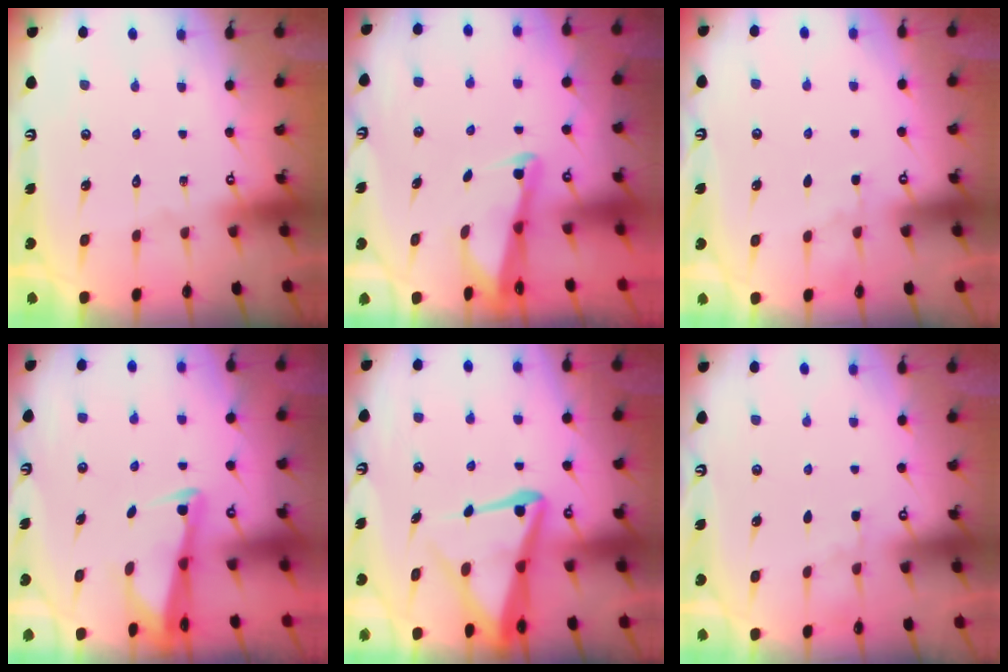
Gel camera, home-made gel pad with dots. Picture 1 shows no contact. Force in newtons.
{"total": 2.5, "press": 2.5, "slide": 0.2}
{"total": 2.7, "press": 2.7, "slide": 0.4}
{"total": 2.4, "press": 2.4, "slide": 0.5}
{"total": 9.1, "press": 9.1, "slide": 1.1}
{"total": 2.1, "press": 2.1, "slide": 0.4}